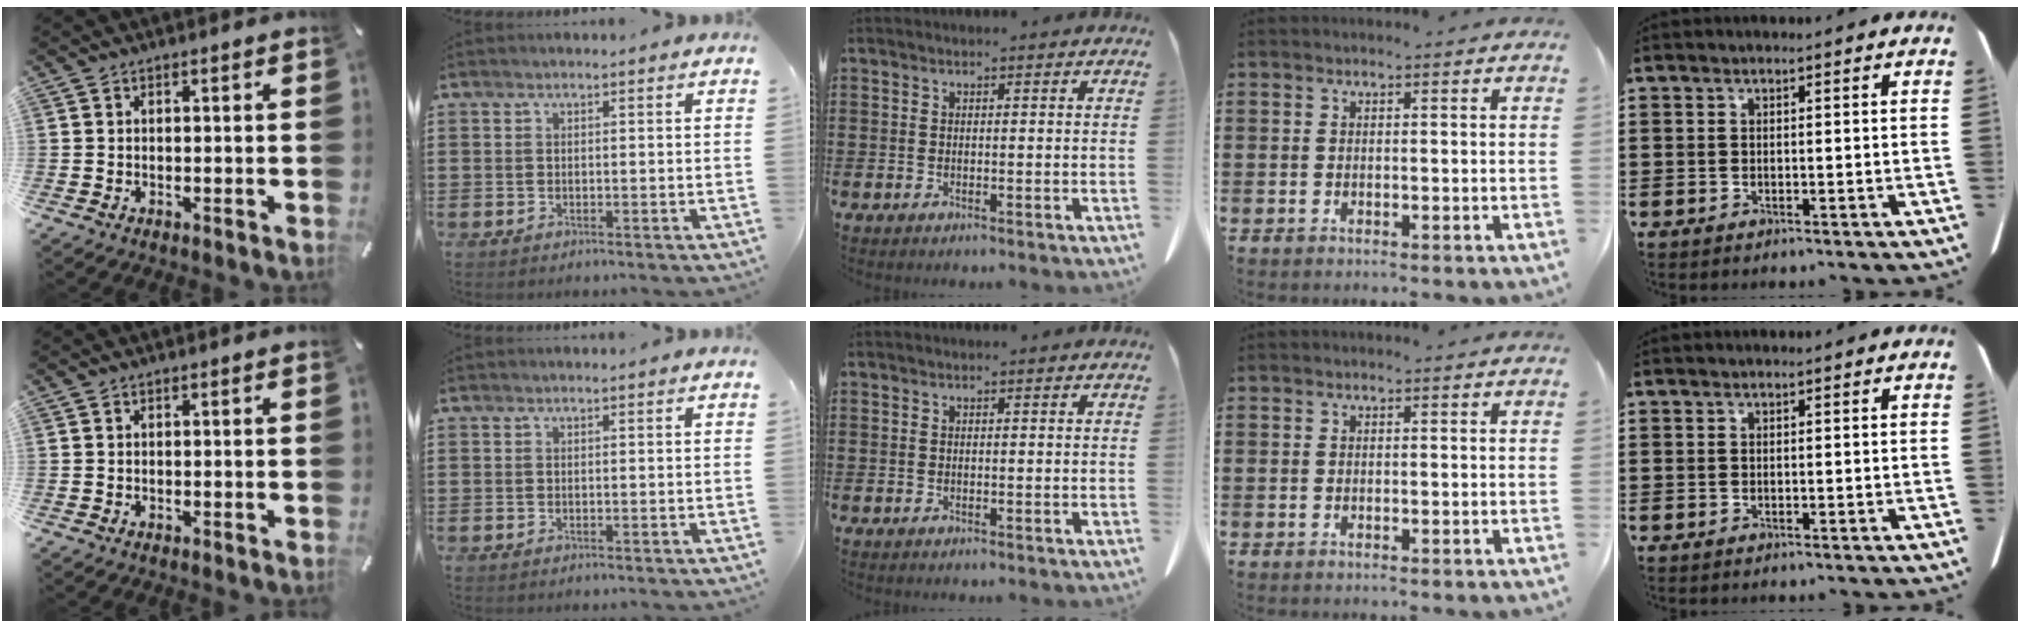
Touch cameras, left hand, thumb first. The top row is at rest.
{}